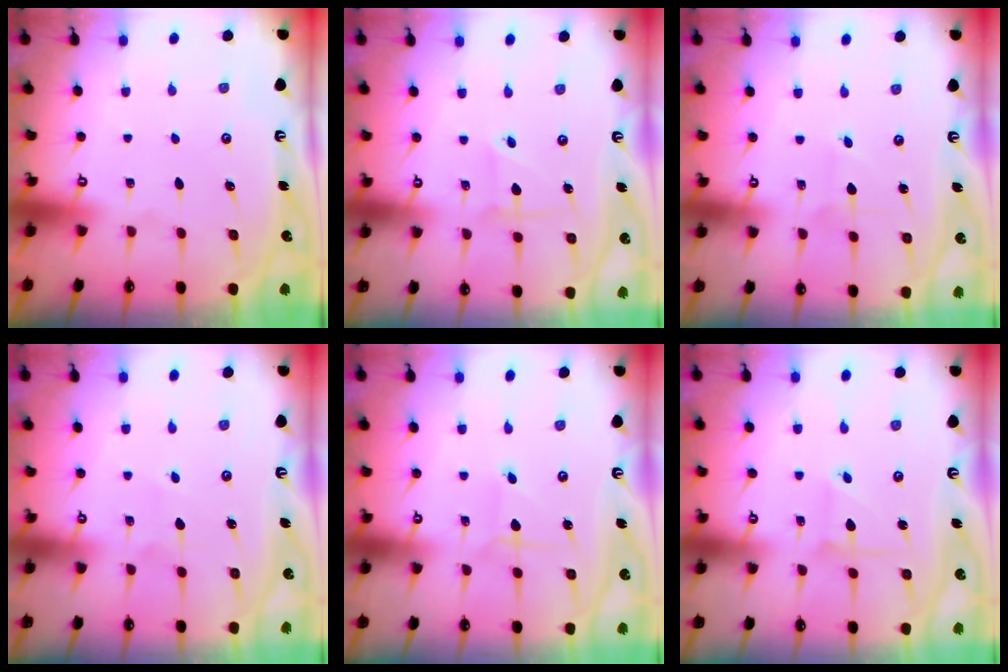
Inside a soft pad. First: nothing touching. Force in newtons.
{"total": 3.6, "press": 3.5, "slide": 1.0}
{"total": 1.2, "press": 1.2, "slide": 0.1}
{"total": 3.5, "press": 3.3, "slide": 1.1}
{"total": 1.8, "press": 1.7, "slide": 0.2}
{"total": 2.6, "press": 2.6, "slide": 0.3}